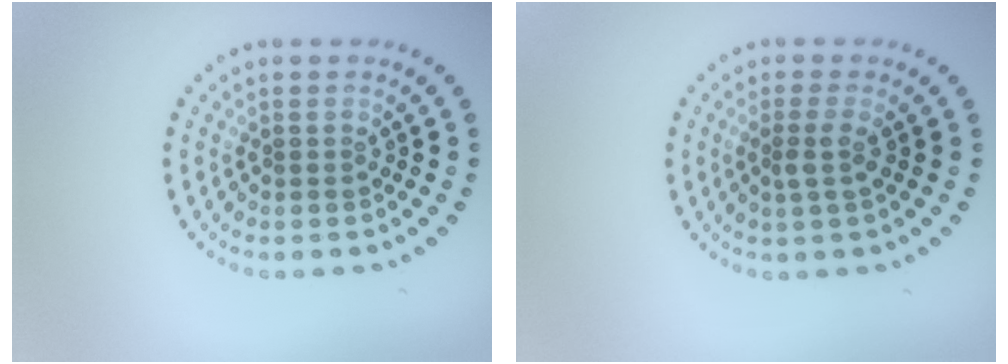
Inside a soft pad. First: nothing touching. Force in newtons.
{"total": 1.5, "press": 1.2, "slide": 1.0}